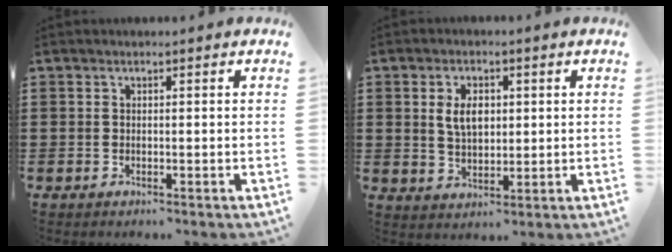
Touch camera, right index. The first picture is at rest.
{"total": 4.8, "force": [1.0, 2.9, 3.7], "torque": [-0.072, 0.010, 0.015]}